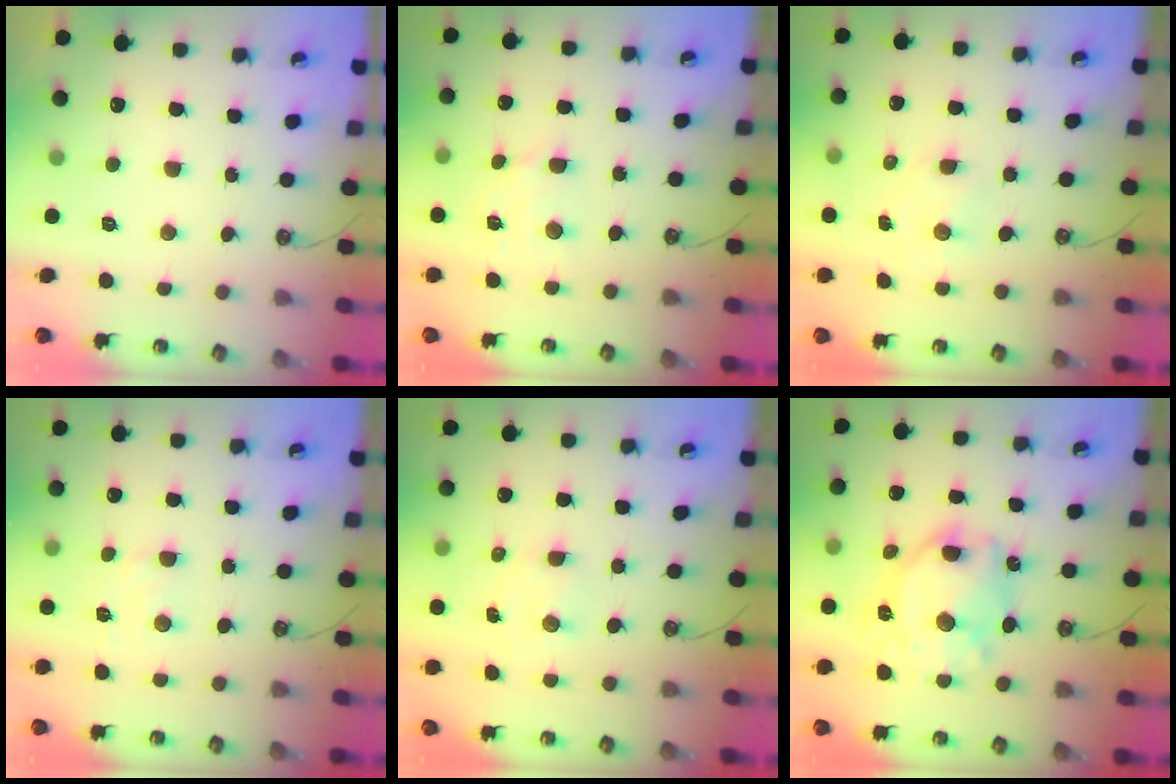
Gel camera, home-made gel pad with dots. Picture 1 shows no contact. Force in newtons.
{"total": 5.3, "press": 5.2, "slide": 1.0}
{"total": 1.8, "press": 1.8, "slide": 0.3}
{"total": 3.6, "press": 3.6, "slide": 0.5}
{"total": 1.9, "press": 1.9, "slide": 0.3}
{"total": 17.7, "press": 17.6, "slide": 1.7}